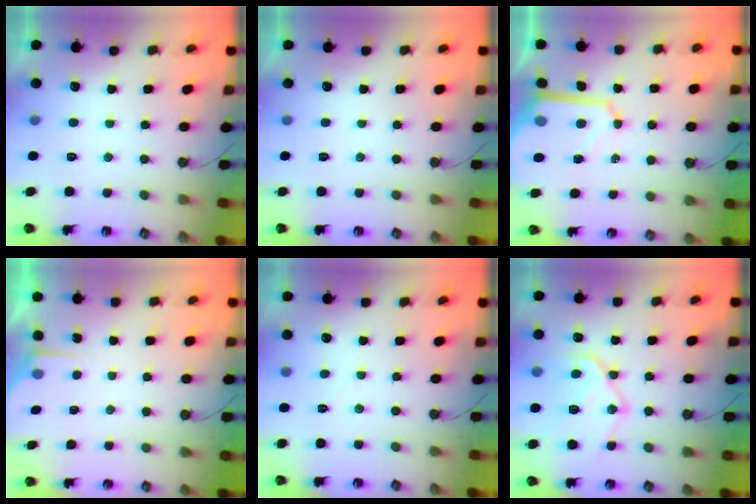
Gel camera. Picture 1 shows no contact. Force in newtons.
{"total": 0.0}
{"total": 10.5, "press": 10.4, "slide": 0.9}
{"total": 4.1, "press": 4.0, "slide": 0.5}
{"total": 2.8, "press": 2.8, "slide": 0.5}
{"total": 16.8, "press": 16.7, "slide": 1.8}